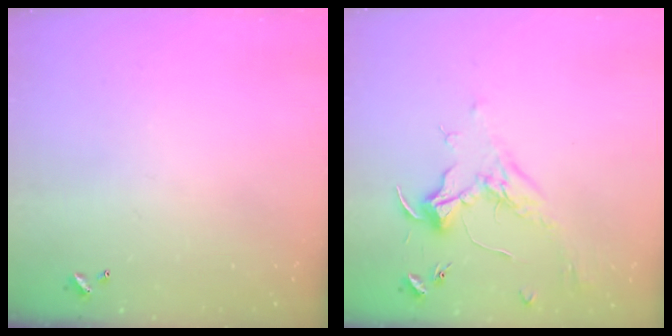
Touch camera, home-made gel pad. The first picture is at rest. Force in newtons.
{"total": 1.9, "press": 1.7, "slide": 0.7}